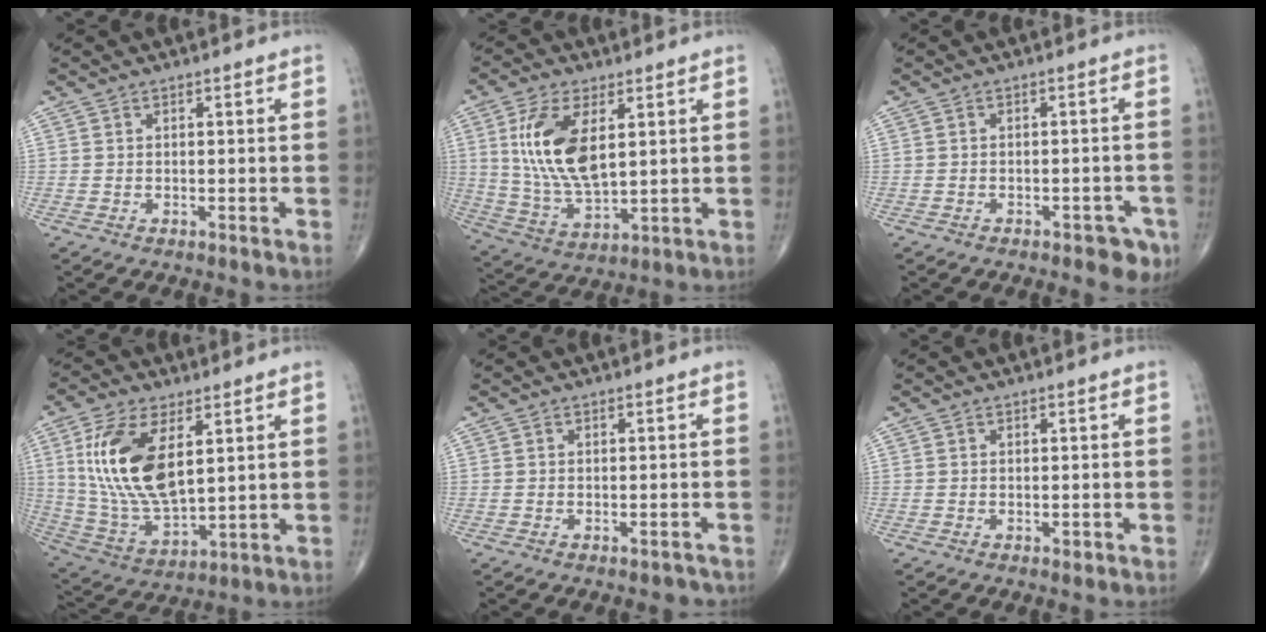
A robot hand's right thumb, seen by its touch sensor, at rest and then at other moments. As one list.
[{"total": 14.6, "force": [3.9, 7.0, 12.3], "torque": [-0.242, -0.020, 0.084]}, {"total": 4.9, "force": [-3.0, 2.4, 3.1], "torque": [-0.023, 0.016, -0.037]}, {"total": 17.5, "force": [4.9, 8.3, 14.6], "torque": [-0.291, -0.021, 0.105]}, {"total": 2.1, "force": [-1.9, 0.7, 0.7], "torque": [-0.013, 0.012, -0.020]}, {"total": 0.9, "force": [-0.5, 0.4, 0.6], "torque": [-0.009, -0.001, -0.007]}]